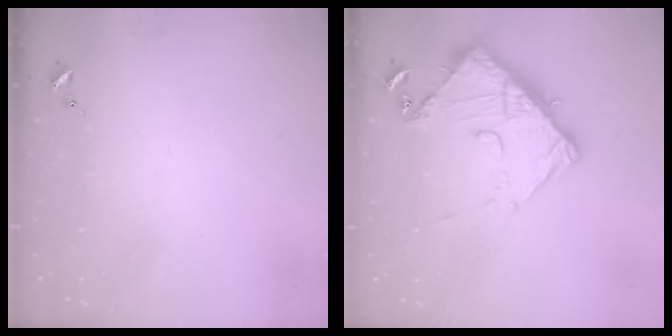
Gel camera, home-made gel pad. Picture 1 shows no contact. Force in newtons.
{"total": 13.0, "press": 13.0, "slide": 1.3}